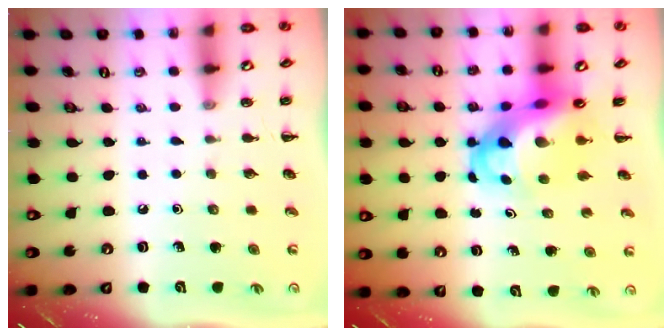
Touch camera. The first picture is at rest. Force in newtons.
{"total": 9.7, "press": 9.2, "slide": 3.0}